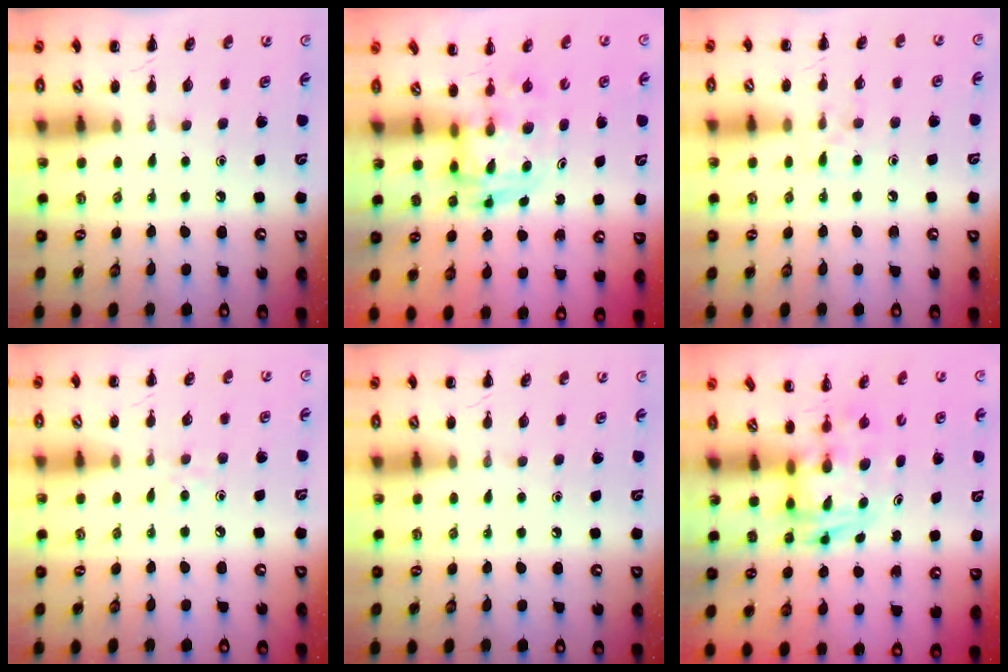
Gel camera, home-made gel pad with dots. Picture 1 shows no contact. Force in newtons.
{"total": 3.5, "press": 3.4, "slide": 0.6}
{"total": 6.5, "press": 6.2, "slide": 2.2}
{"total": 3.3, "press": 3.1, "slide": 1.3}
{"total": 0.0}
{"total": 2.8, "press": 2.8, "slide": 0.5}